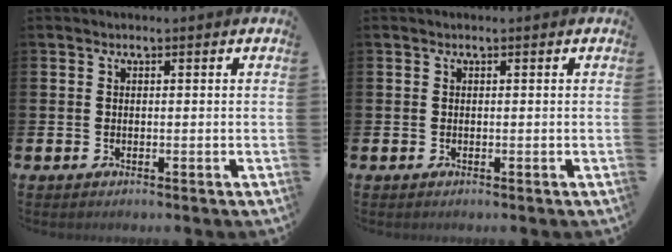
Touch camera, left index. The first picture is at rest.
{"total": 0.0}